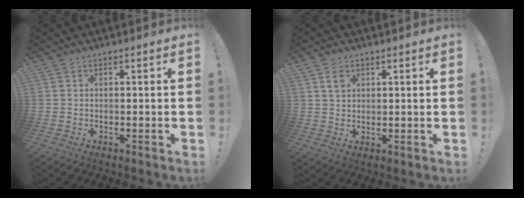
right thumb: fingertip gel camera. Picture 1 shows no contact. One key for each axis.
{"total": 3.6, "fx": 2.0, "fy": 2.3, "fz": 2.0, "tx": -0.018, "ty": -0.005, "tz": 0.033}